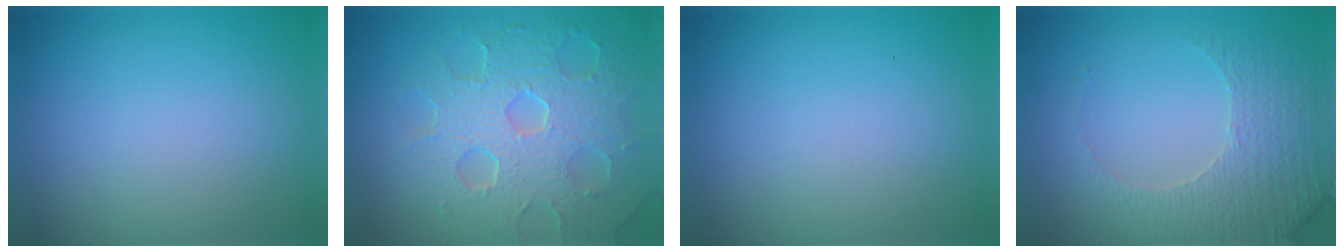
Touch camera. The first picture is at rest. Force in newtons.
{"total": 8.8, "press": 6.2, "slide": 6.2}
{"total": 0.0}
{"total": 4.9, "press": 3.6, "slide": 3.3}